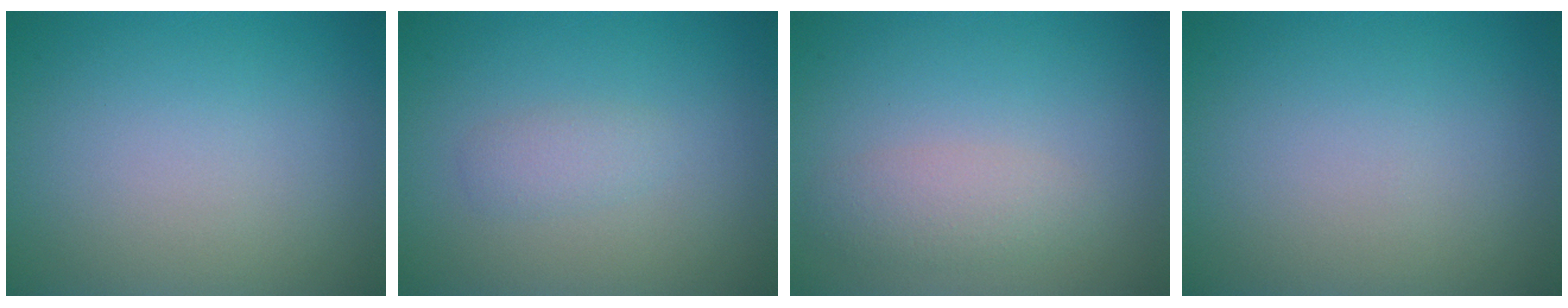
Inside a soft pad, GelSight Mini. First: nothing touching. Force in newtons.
{"total": 1.2, "press": 1.2, "slide": 0.1}
{"total": 2.1, "press": 2.1, "slide": 0.1}
{"total": 0.0}